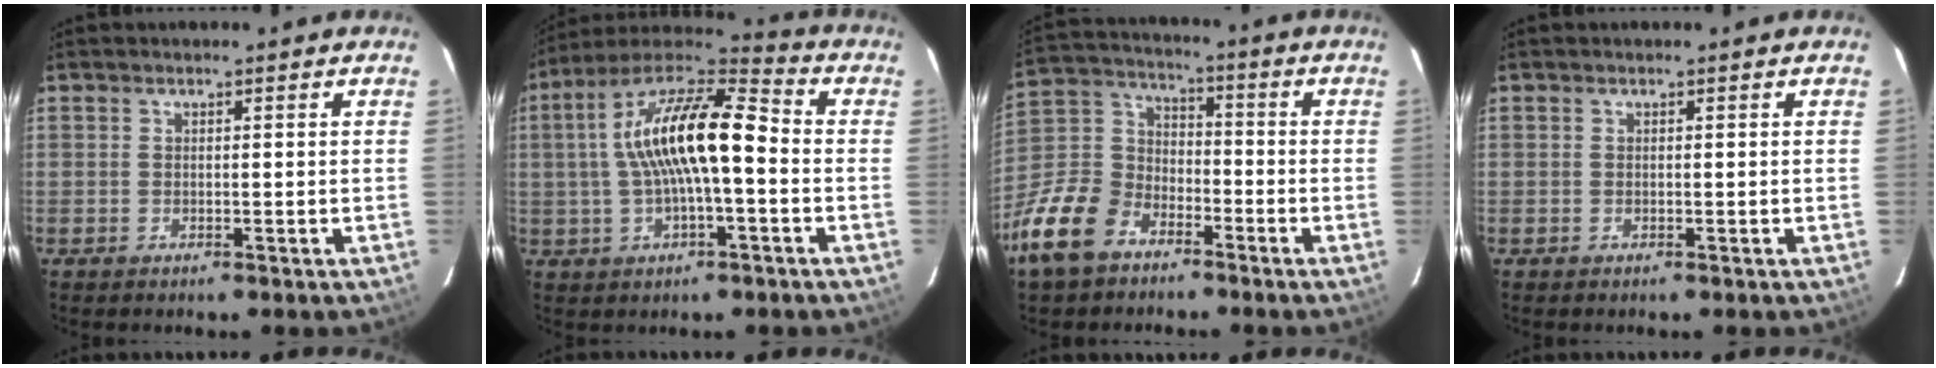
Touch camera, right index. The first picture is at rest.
{"total": 16.3, "force": [-0.3, 4.9, 15.5], "torque": [-0.280, 0.023, -0.013]}
{"total": 15.1, "force": [-9.5, 9.4, 7.0], "torque": [-0.172, 0.028, -0.183]}
{"total": 0.0}